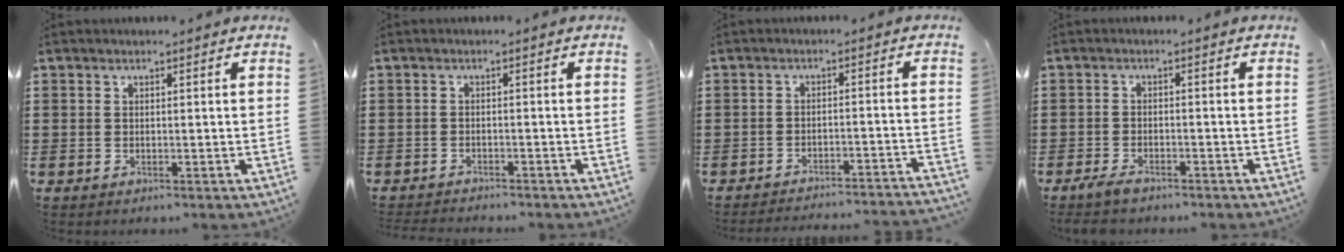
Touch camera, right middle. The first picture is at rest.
{"total": 1.6, "force": [-1.6, 0.1, -0.1], "torque": [-0.003, 0.003, -0.036]}
{"total": 3.0, "force": [-2.9, -0.3, 0.3], "torque": [-0.008, -0.001, -0.061]}
{"total": 2.4, "force": [-1.9, 0.6, 1.2], "torque": [-0.030, 0.000, -0.039]}